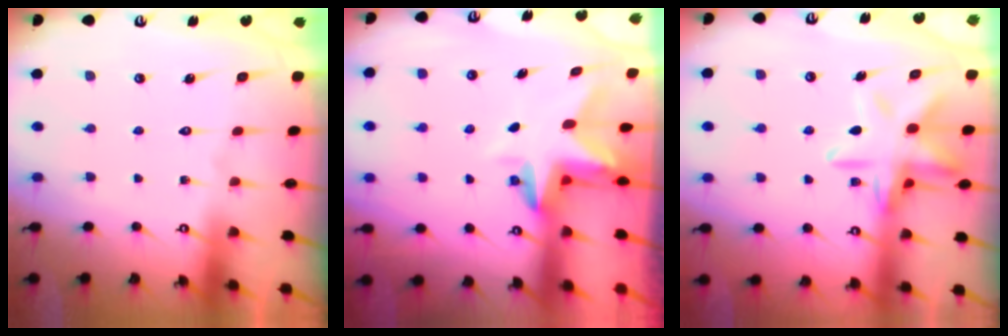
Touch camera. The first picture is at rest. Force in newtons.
{"total": 4.3, "press": 4.3, "slide": 0.1}
{"total": 13.4, "press": 13.3, "slide": 1.4}